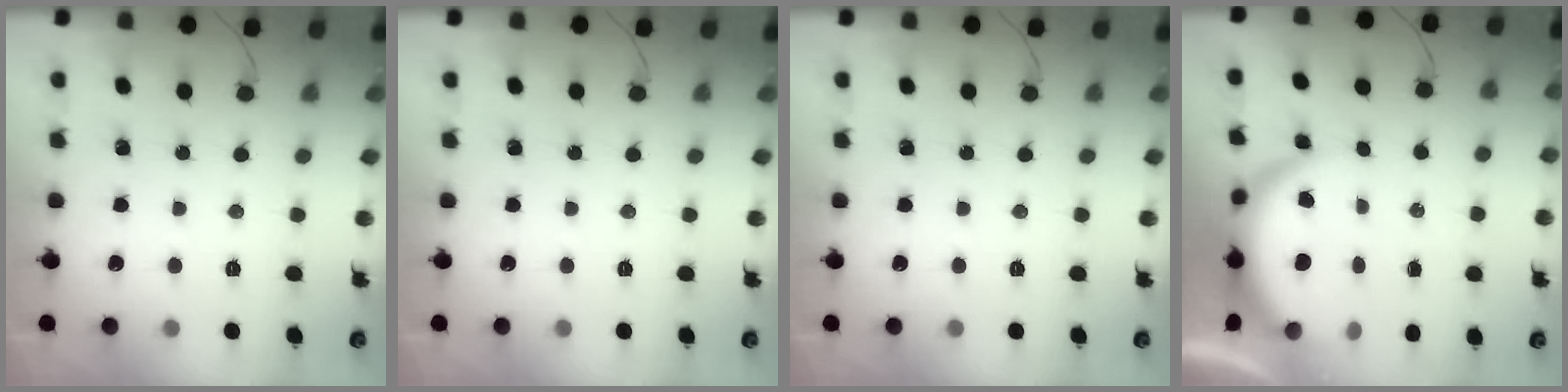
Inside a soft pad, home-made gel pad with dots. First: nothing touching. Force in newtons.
{"total": 0.0}
{"total": 0.0}
{"total": 7.6, "press": 7.5, "slide": 0.9}